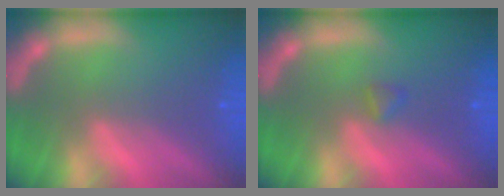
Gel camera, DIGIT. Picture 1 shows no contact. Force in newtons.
{"total": 0.9}